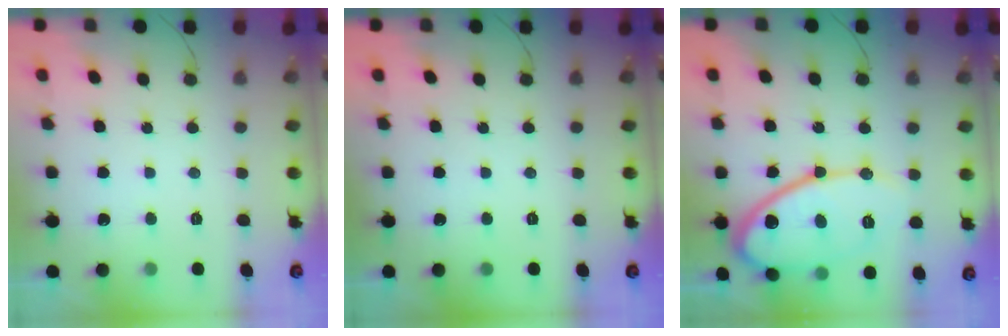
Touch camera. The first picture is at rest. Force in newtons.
{"total": 0.0}
{"total": 16.4, "press": 16.4, "slide": 1.1}